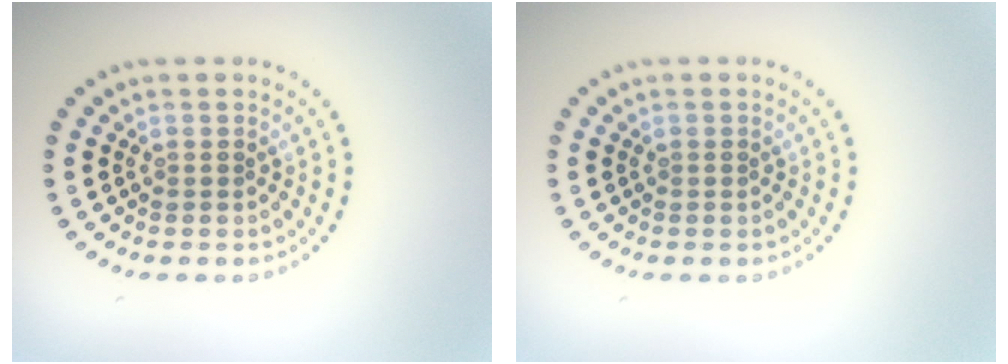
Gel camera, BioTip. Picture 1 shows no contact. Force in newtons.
{"total": 0.0}